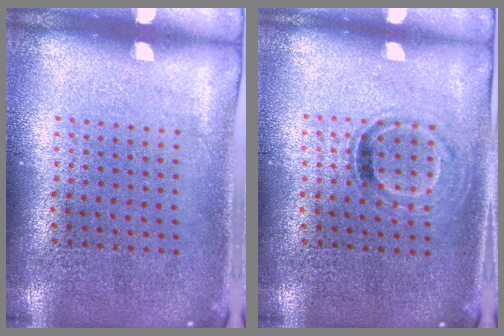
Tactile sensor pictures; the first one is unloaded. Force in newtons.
{"total": 1.0, "press": 0.8, "slide": 0.5}